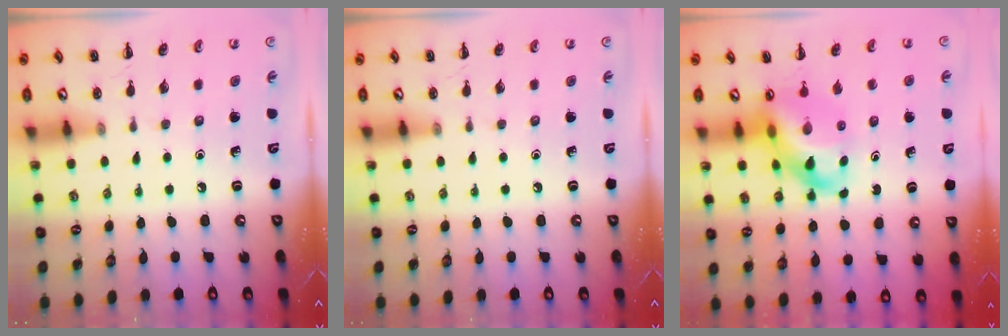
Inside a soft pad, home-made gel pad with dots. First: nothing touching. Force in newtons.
{"total": 0.0}
{"total": 12.2, "press": 11.6, "slide": 3.6}